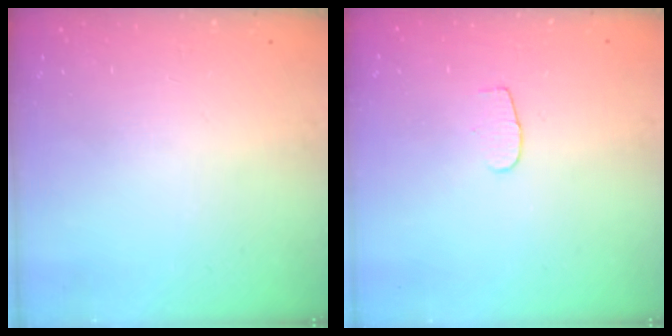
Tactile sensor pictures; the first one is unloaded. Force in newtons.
{"total": 3.6, "press": 3.6, "slide": 0.4}